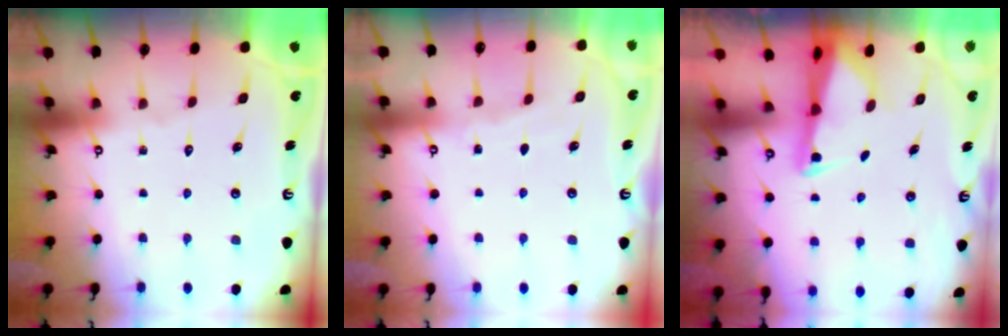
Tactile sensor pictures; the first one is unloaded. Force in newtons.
{"total": 3.0, "press": 3.0, "slide": 0.4}
{"total": 2.5, "press": 2.5, "slide": 0.5}